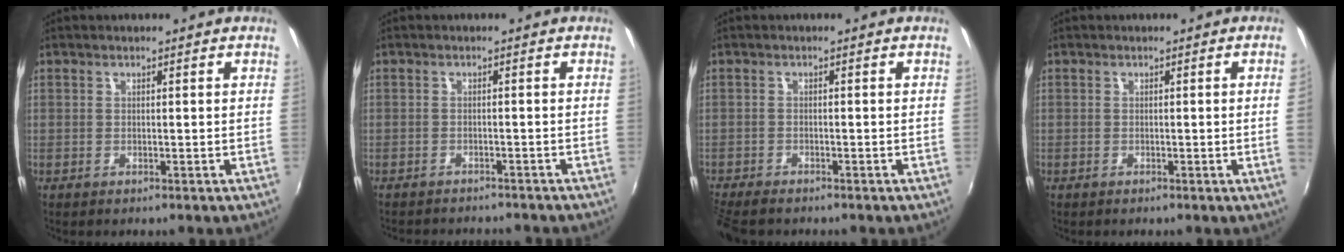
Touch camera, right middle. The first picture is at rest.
{"total": 6.6, "force": [-6.1, 1.4, 2.0], "torque": [-0.053, -0.015, -0.087]}
{"total": 5.4, "force": [-4.9, 1.1, 2.2], "torque": [-0.061, -0.031, -0.091]}
{"total": 1.6, "force": [0.0, -1.0, 1.3], "torque": [-0.012, -0.014, 0.002]}